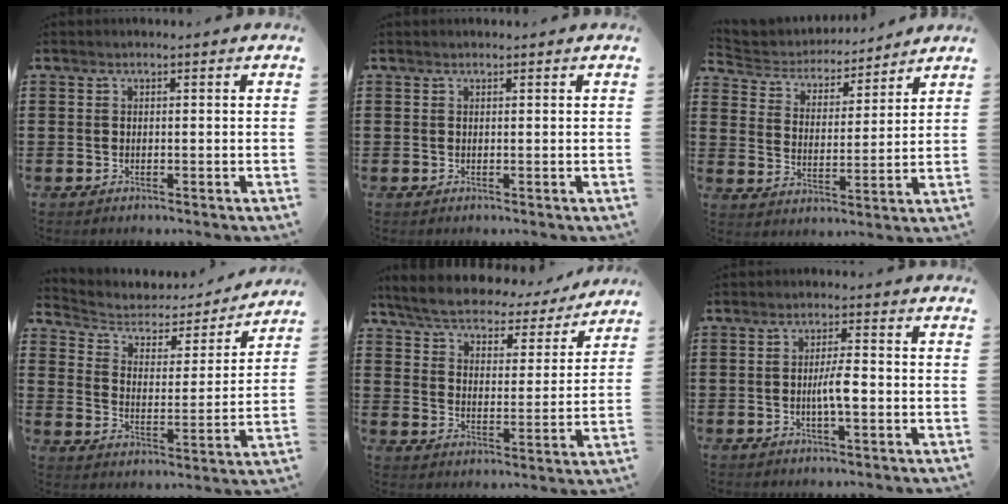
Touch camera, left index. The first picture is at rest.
{"total": 0.0}
{"total": 4.0, "force": [3.9, 0.8, 0.2], "torque": [-0.030, -0.030, 0.062]}
{"total": 3.3, "force": [2.6, 1.8, 0.8], "torque": [-0.039, -0.021, 0.035]}
{"total": 5.4, "force": [5.2, 0.9, 1.4], "torque": [-0.055, -0.033, 0.086]}
{"total": 4.1, "force": [-0.8, 0.8, 3.9], "torque": [-0.076, 0.001, -0.019]}